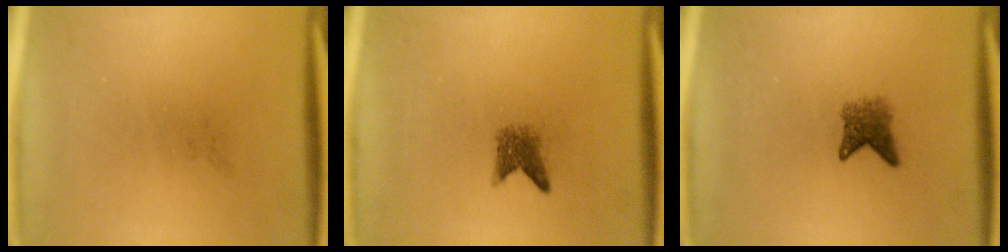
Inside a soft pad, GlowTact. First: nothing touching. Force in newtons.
{"total": 2.3}
{"total": 2.8}